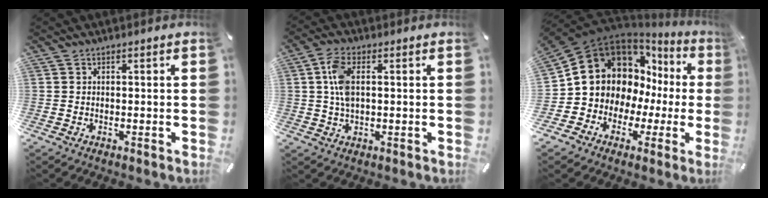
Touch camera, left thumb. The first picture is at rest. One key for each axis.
{"total": 6.5, "fx": 1.0, "fy": 3.0, "fz": 5.7, "tx": -0.136, "ty": 0.002, "tz": 0.012}
{"total": 13.3, "fx": 4.4, "fy": 11.6, "fz": 5.0, "tx": -0.092, "ty": -0.045, "tz": 0.093}